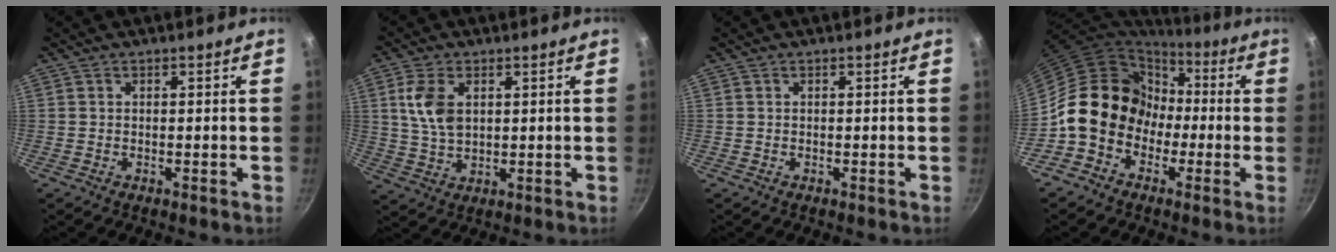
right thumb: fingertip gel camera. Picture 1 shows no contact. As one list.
[{"total": 7.9, "force": [2.2, 4.8, 5.9], "torque": [-0.111, -0.009, 0.045]}, {"total": 0.0}, {"total": 14.6, "force": [-2.0, 12.7, 6.9], "torque": [-0.064, 0.049, -0.038]}]